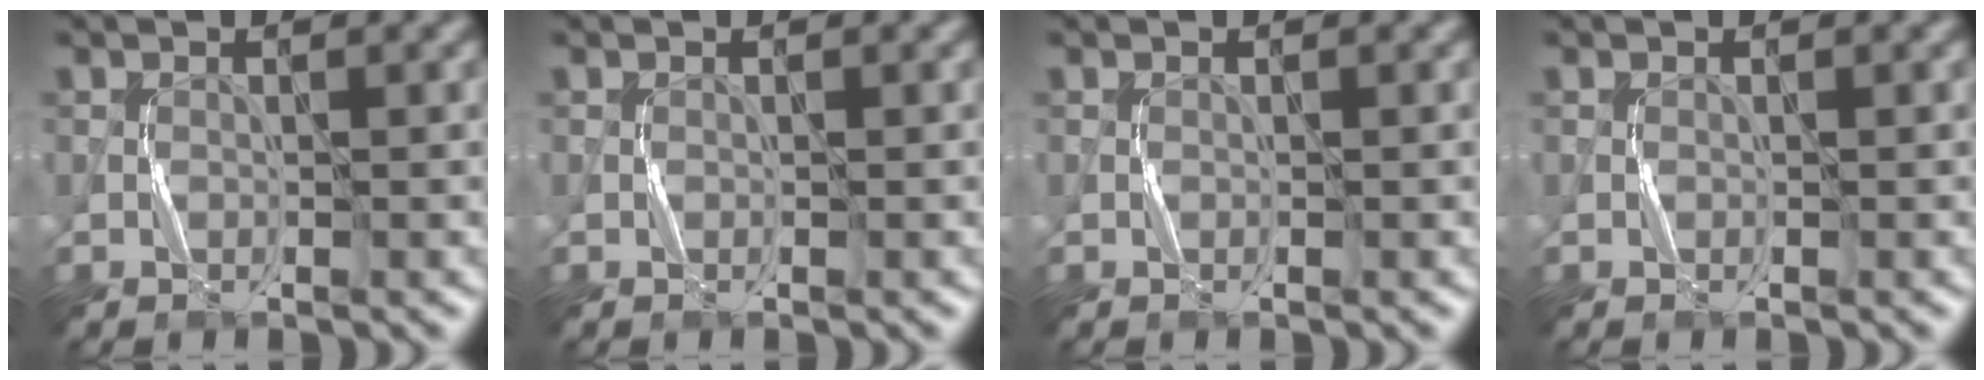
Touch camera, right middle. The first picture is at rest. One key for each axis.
{"total": 0.0}
{"total": 0.0}
{"total": 0.0}